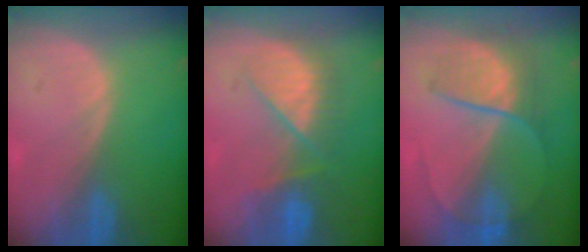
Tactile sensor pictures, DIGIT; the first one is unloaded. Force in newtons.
{"total": 7.4, "press": 7.3, "slide": 1.1}
{"total": 6.8, "press": 6.6, "slide": 1.6}